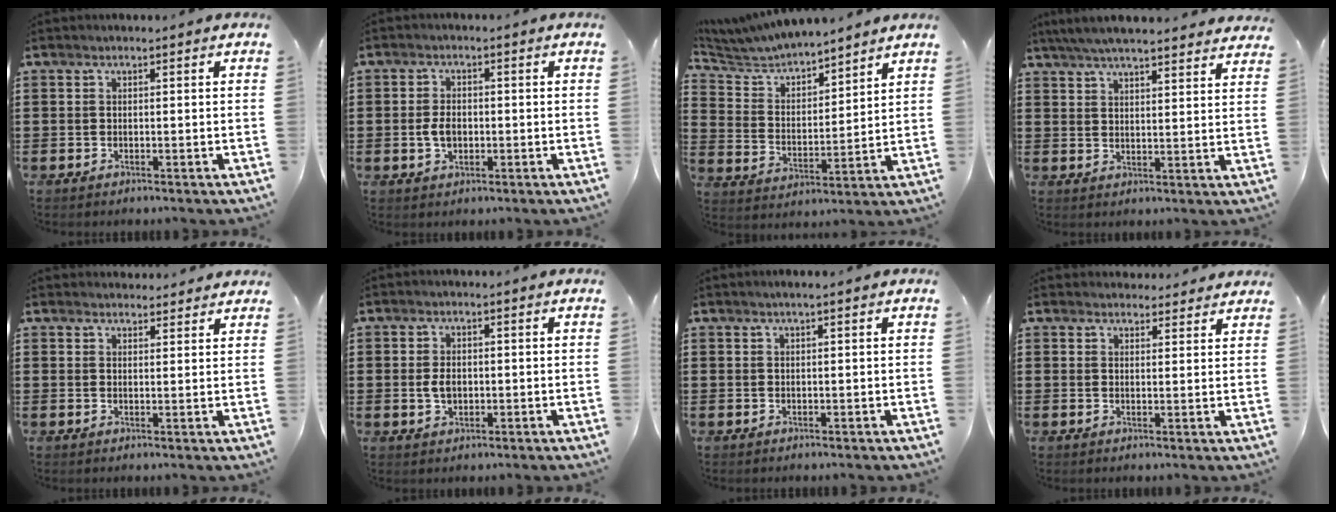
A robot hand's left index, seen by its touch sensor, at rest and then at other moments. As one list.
[{"total": 3.3, "force": [-0.3, 2.1, 2.6], "torque": [-0.065, -0.002, -0.010]}, {"total": 5.4, "force": [5.3, 0.9, 0.8], "torque": [-0.046, -0.032, 0.087]}, {"total": 5.5, "force": [5.2, 0.0, 1.8], "torque": [-0.052, -0.017, 0.095]}, {"total": 2.2, "force": [2.2, 0.4, 0.0], "torque": [0.003, -0.006, 0.040]}, {"total": 3.0, "force": [0.1, 1.9, 2.4], "torque": [-0.055, 0.002, -0.002]}, {"total": 0.7, "force": [0.4, 0.0, 0.6], "torque": [-0.010, 0.000, 0.007]}, {"total": 2.6, "force": [2.6, 0.6, 0.1], "torque": [-0.001, -0.007, 0.047]}]